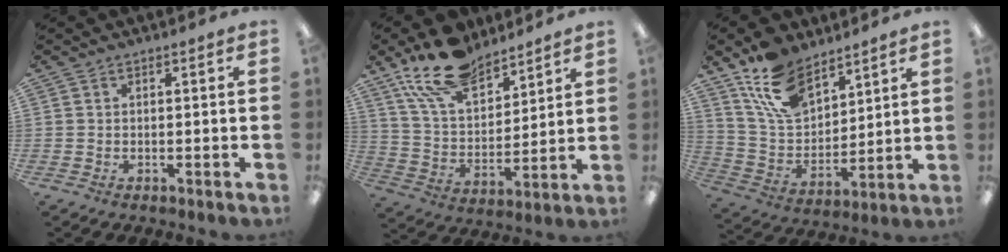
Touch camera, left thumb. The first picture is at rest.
{"total": 17.6, "force": [13.1, 8.5, 8.1], "torque": [-0.150, -0.068, 0.241]}
{"total": 15.2, "force": [10.2, 8.2, 7.6], "torque": [-0.155, -0.040, 0.197]}